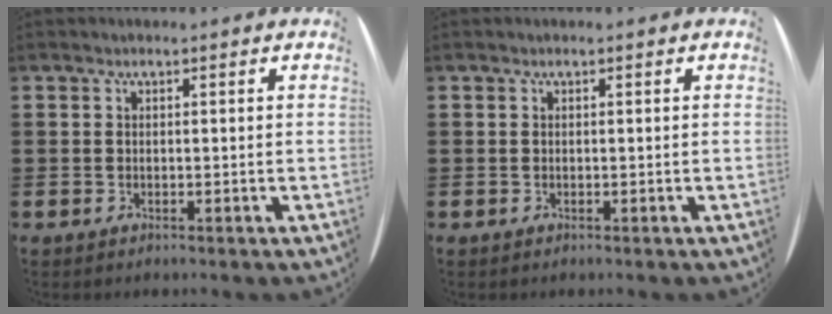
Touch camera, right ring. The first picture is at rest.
{"total": 0.0}